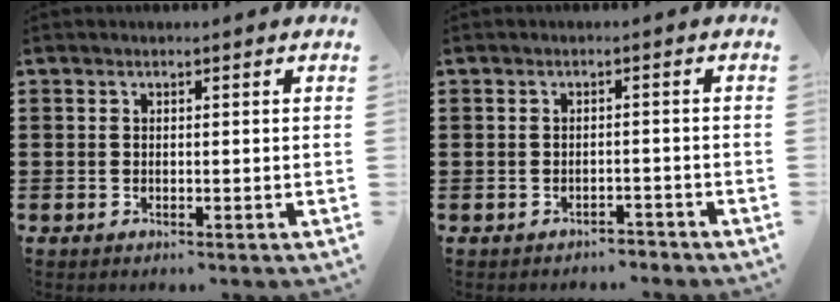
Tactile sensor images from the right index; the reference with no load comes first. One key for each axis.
{"total": 1.8, "fx": -1.8, "fy": 0.4, "fz": -0.1, "tx": -0.006, "ty": 0.003, "tz": -0.040}